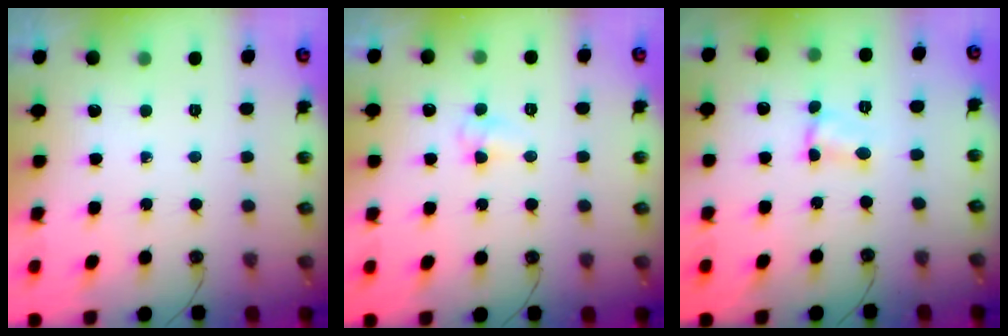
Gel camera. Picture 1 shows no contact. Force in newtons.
{"total": 3.9, "press": 3.9, "slide": 0.7}
{"total": 1.9, "press": 1.9, "slide": 0.2}